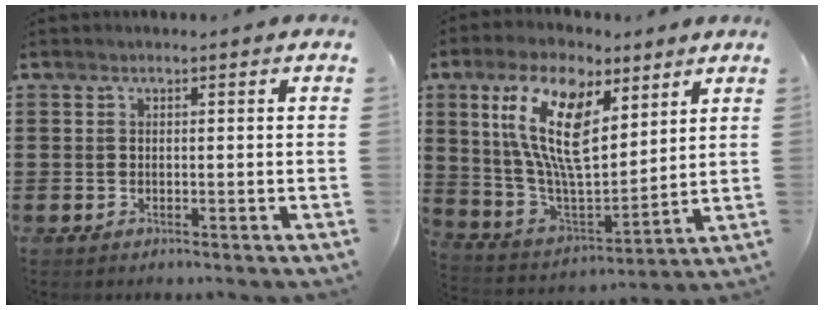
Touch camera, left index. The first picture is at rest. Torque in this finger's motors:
{"motor_torque": [1.55, -0.39, 0.95, 0.21]}